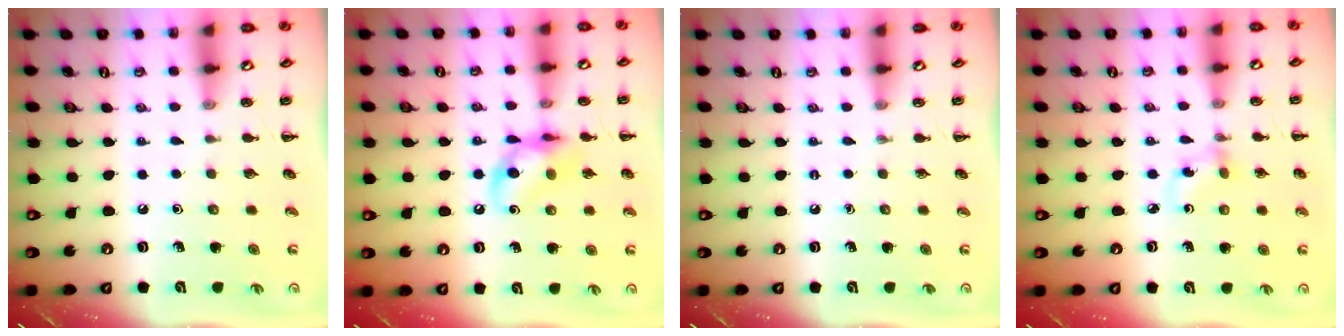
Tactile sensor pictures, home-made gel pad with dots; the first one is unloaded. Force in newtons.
{"total": 13.1, "press": 12.9, "slide": 2.4}
{"total": 0.0}
{"total": 3.3, "press": 3.0, "slide": 1.2}